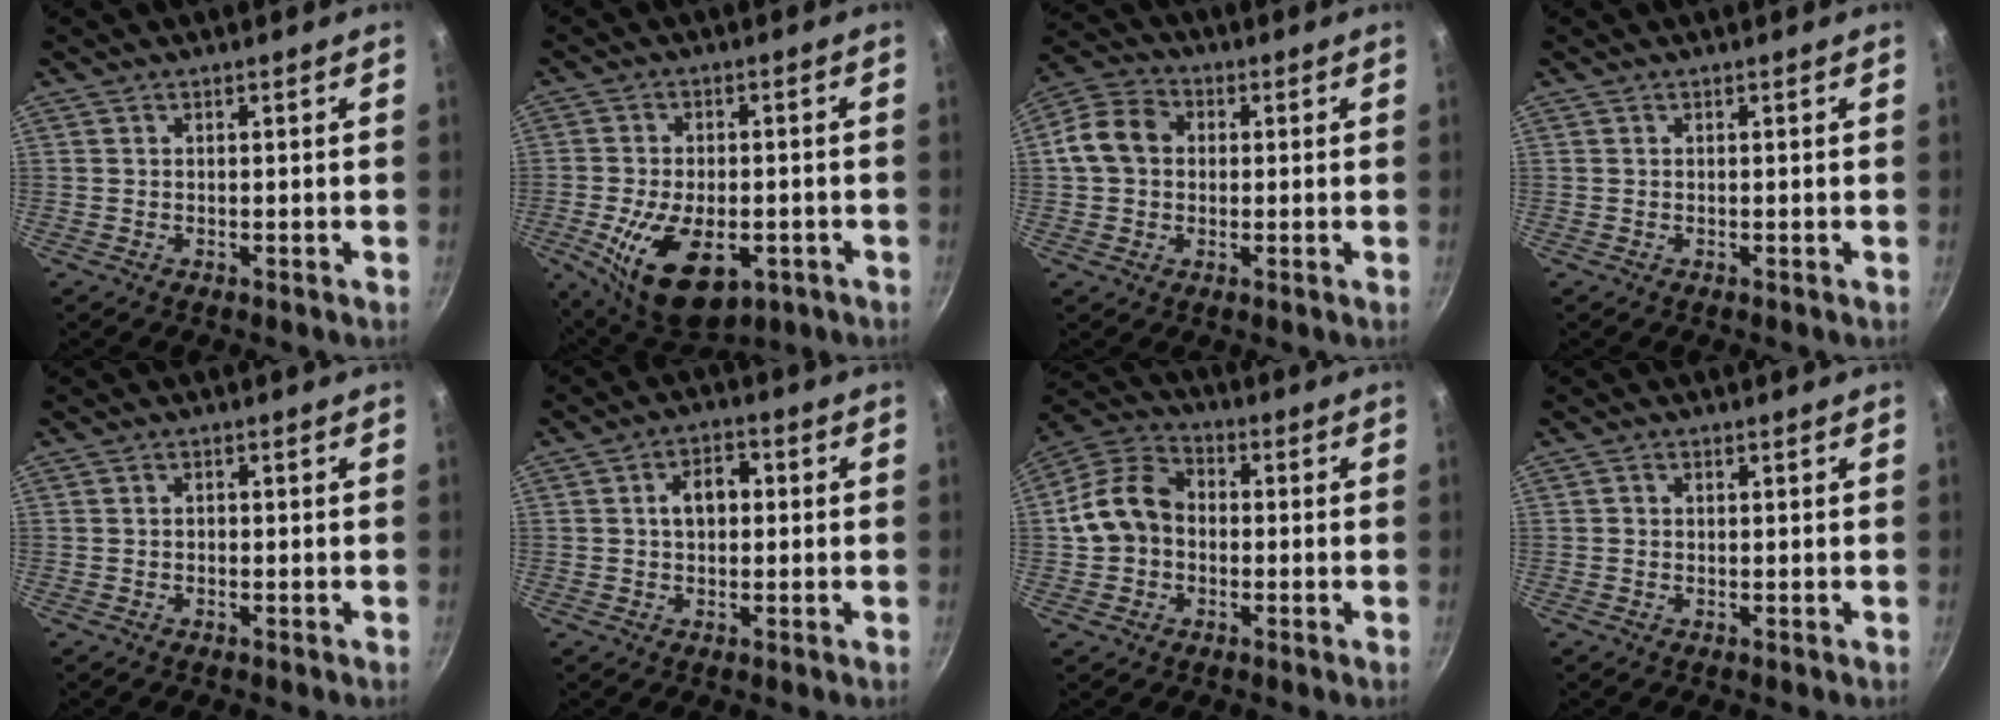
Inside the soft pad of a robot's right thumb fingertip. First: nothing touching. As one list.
[{"total": 15.5, "force": [-5.4, 8.7, 11.6], "torque": [-0.201, 0.003, -0.069]}, {"total": 9.1, "force": [0.8, 7.2, 5.4], "torque": [-0.097, 0.026, 0.005]}, {"total": 0.0}, {"total": 0.7, "force": [-0.2, 0.6, 0.3], "torque": [0.000, 0.003, -0.005]}, {"total": 5.7, "force": [0.6, 3.8, 4.2], "torque": [-0.060, 0.017, 0.004]}, {"total": 11.2, "force": [-0.5, 8.8, 6.9], "torque": [-0.121, 0.035, -0.021]}, {"total": 0.9, "force": [0.1, 0.8, 0.4], "torque": [-0.002, 0.002, -0.001]}]